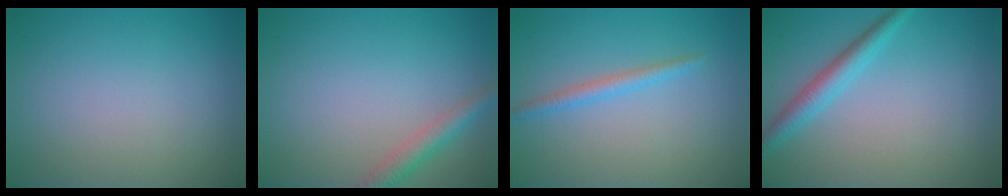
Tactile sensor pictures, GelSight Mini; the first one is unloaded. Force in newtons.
{"total": 2.4, "press": 2.4, "slide": 0.1}
{"total": 1.6, "press": 1.6, "slide": 0.1}
{"total": 2.6, "press": 2.6, "slide": 0.0}